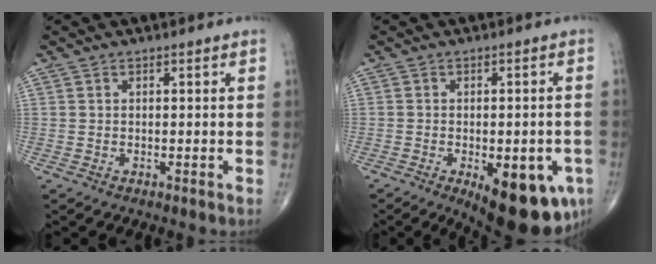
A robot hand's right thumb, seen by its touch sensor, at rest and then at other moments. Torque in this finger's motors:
{"motor_torque": [2.15, 2.08, 1.14, -1.31, 0.44]}